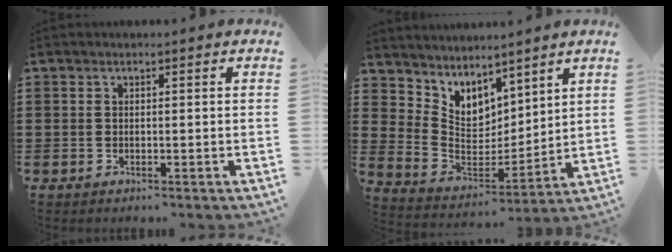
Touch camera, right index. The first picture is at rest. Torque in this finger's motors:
{"motor_torque": [-0.10, 0.61, 0.12, 0.02]}